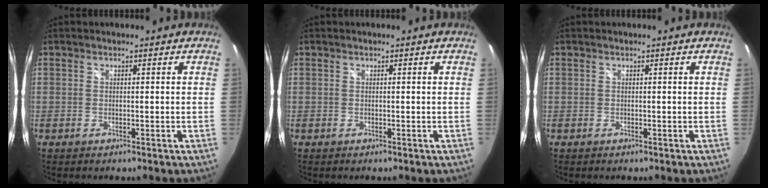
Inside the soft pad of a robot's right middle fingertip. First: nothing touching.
{"total": 0.0}
{"total": 0.0}